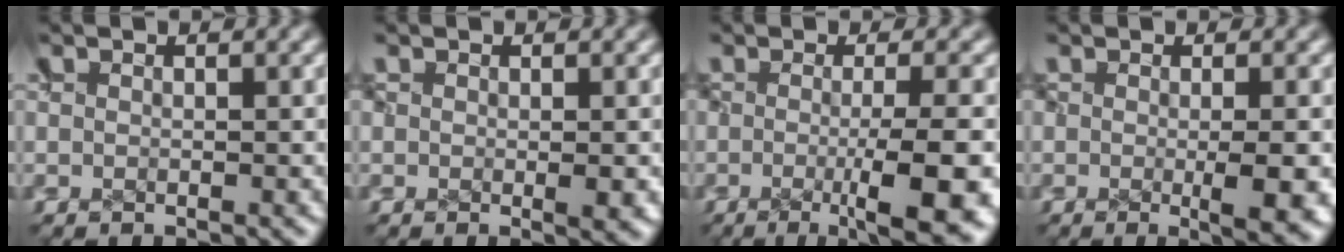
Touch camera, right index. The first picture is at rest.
{"total": 0.6, "force": [0.1, -0.1, 0.6], "torque": [-0.006, -0.003, 0.006]}
{"total": 6.7, "force": [-4.1, 1.4, 5.1], "torque": [-0.038, -0.010, -0.056]}
{"total": 2.9, "force": [-0.8, 0.7, 2.7], "torque": [-0.026, -0.006, -0.009]}